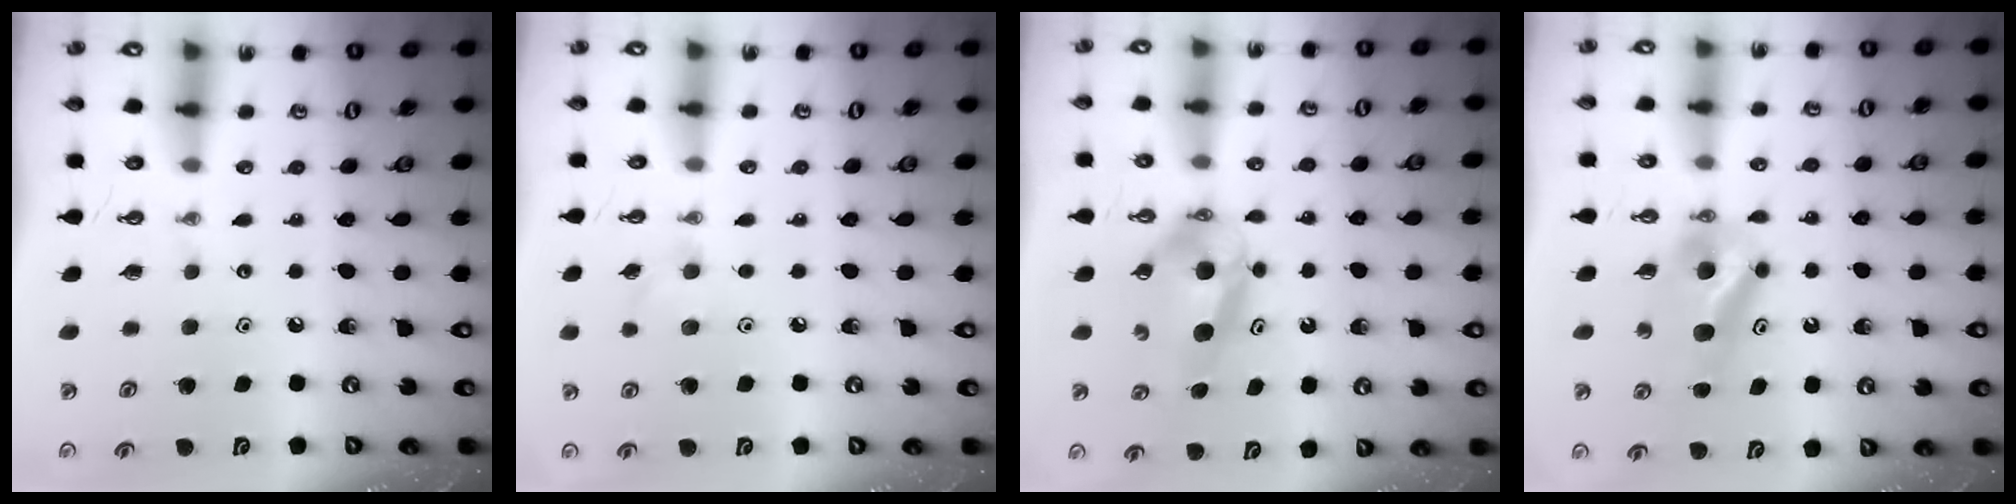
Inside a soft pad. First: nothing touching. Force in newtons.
{"total": 6.2, "press": 5.7, "slide": 2.7}
{"total": 7.8, "press": 5.4, "slide": 5.7}
{"total": 7.3, "press": 6.8, "slide": 2.5}